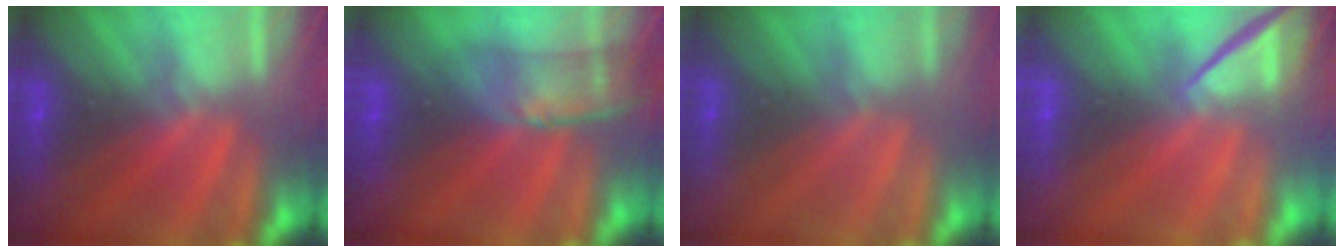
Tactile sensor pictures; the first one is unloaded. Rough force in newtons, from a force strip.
{"total": 3.0}
{"total": 3.0}
{"total": 4.6}